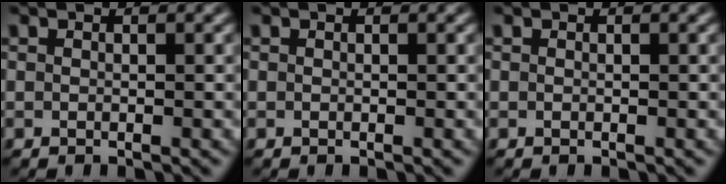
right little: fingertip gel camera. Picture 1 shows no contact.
{"total": 0.0}
{"total": 0.0}